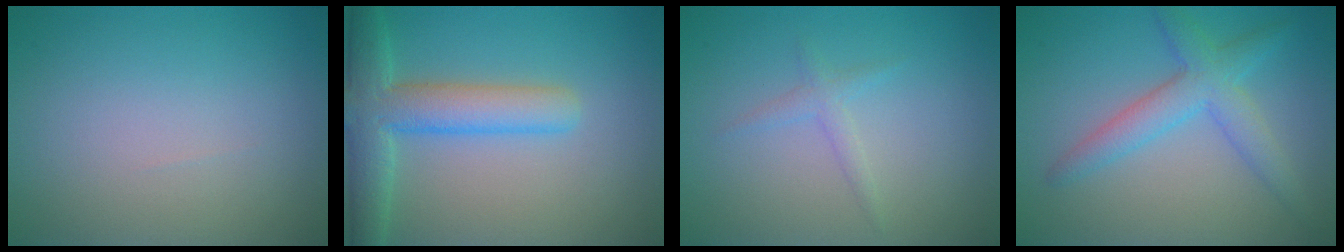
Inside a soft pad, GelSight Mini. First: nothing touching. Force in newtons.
{"total": 5.9, "press": 5.9, "slide": 0.3}
{"total": 1.2, "press": 1.2, "slide": 0.0}
{"total": 3.9, "press": 3.9, "slide": 0.2}